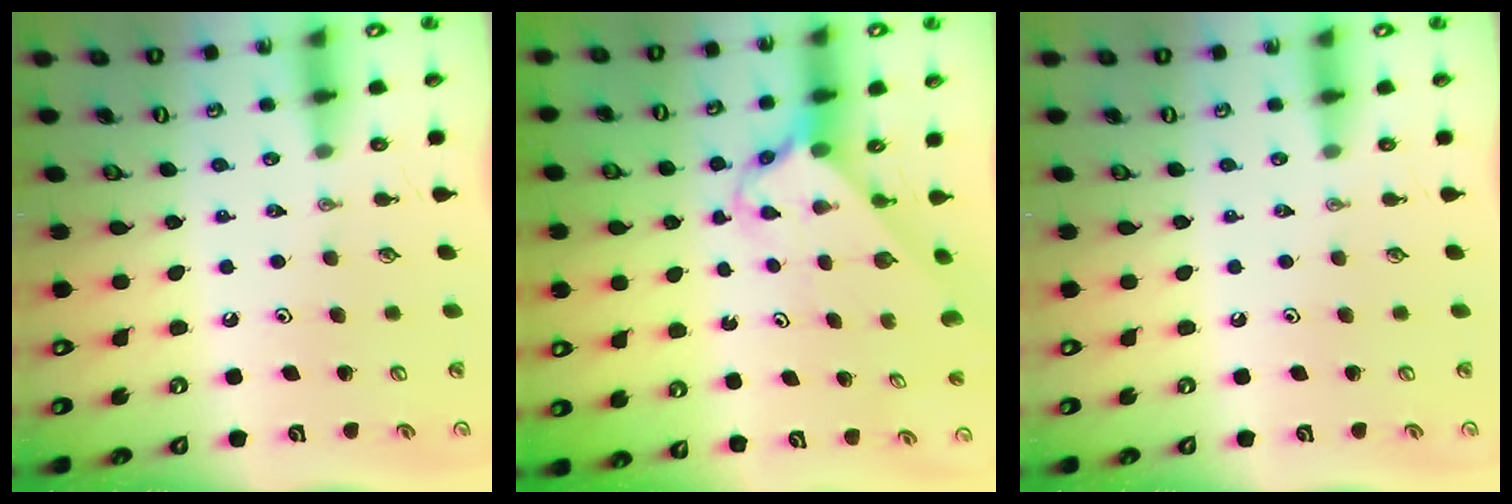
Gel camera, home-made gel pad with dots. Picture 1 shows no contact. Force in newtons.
{"total": 2.9, "press": 2.9, "slide": 0.3}
{"total": 0.0}